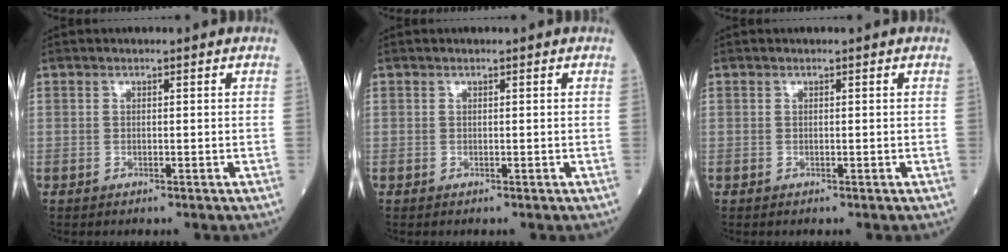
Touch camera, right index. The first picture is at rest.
{"total": 0.0}
{"total": 0.0}